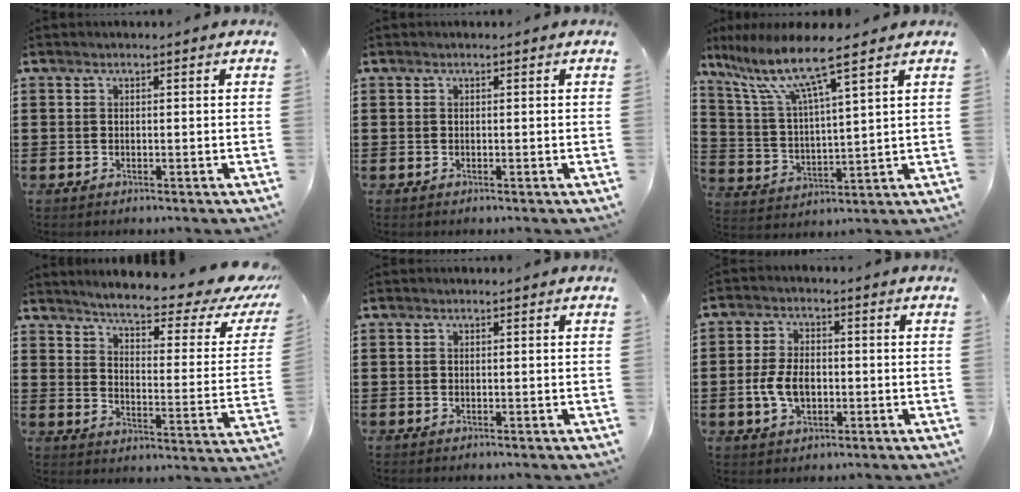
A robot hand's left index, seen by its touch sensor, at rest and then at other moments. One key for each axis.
{"total": 0.0}
{"total": 10.0, "fx": 7.4, "fy": 0.5, "fz": 6.8, "tx": -0.157, "ty": -0.034, "tz": 0.120}
{"total": 6.2, "fx": 5.1, "fy": 0.1, "fz": 3.5, "tx": -0.083, "ty": -0.042, "tz": 0.080}
{"total": 0.0}
{"total": 5.9, "fx": -1.0, "fy": 3.6, "fz": 4.6, "tx": -0.104, "ty": 0.001, "tz": -0.022}